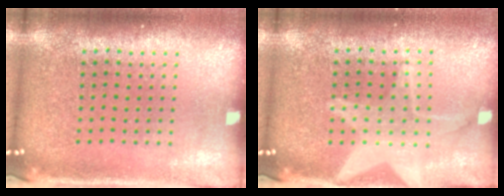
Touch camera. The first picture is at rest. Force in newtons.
{"total": 3.0, "press": 3.0, "slide": 0.4}